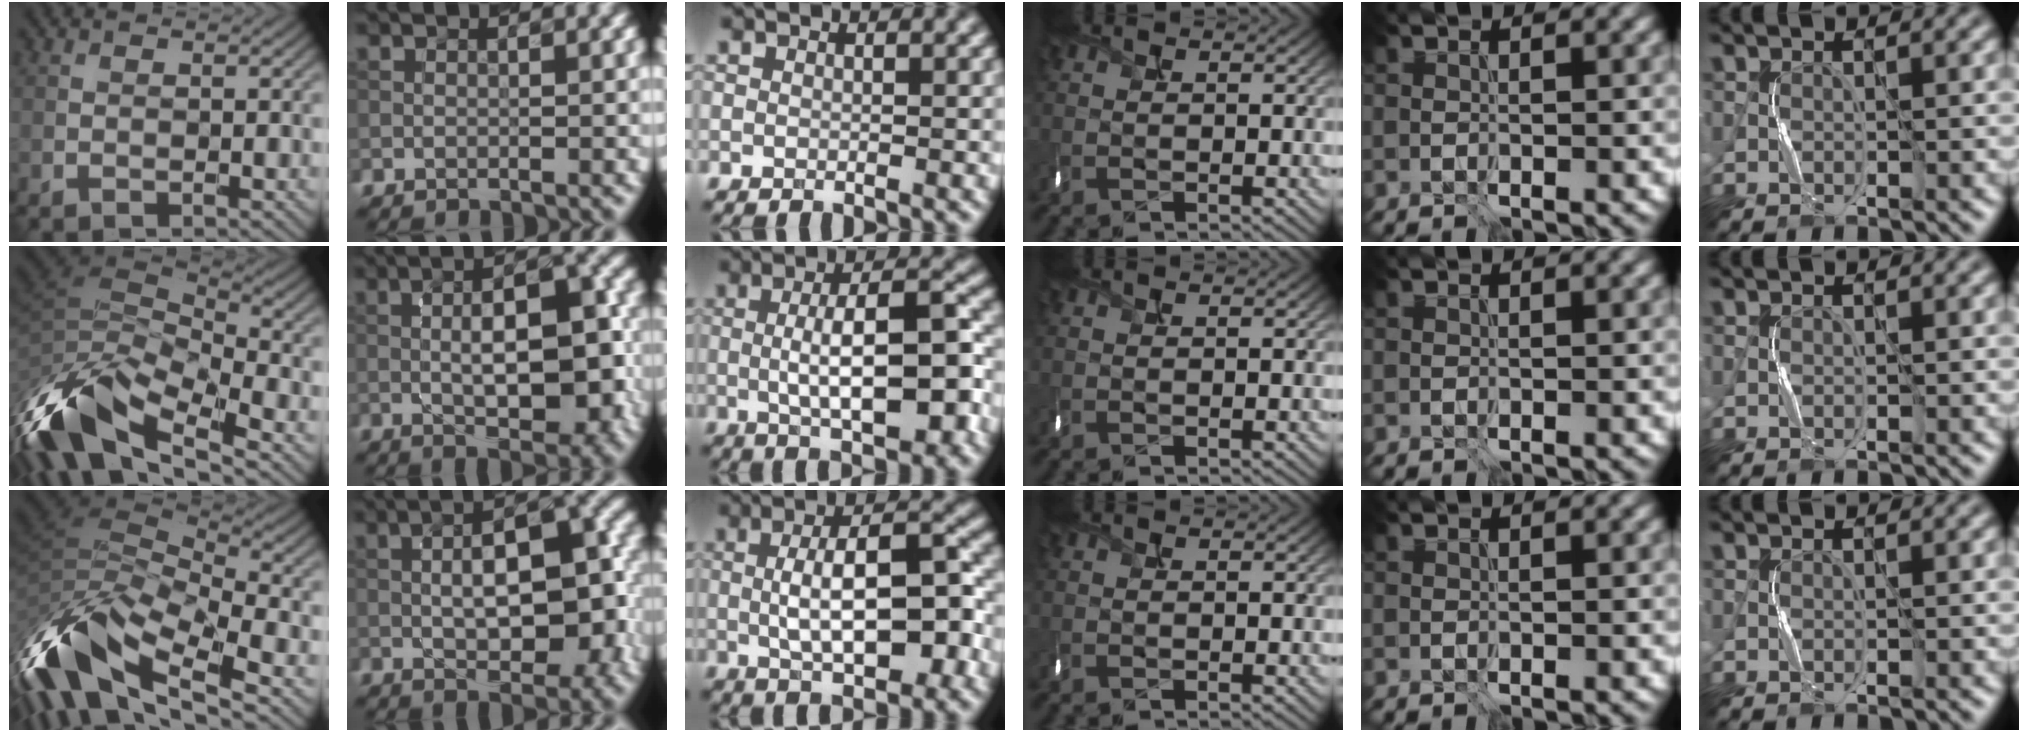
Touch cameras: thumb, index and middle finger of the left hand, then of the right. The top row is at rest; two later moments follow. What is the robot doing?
{"motion": "shake", "object": "box of matches"}